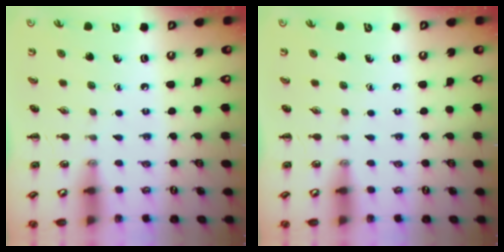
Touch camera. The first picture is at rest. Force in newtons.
{"total": 0.0}